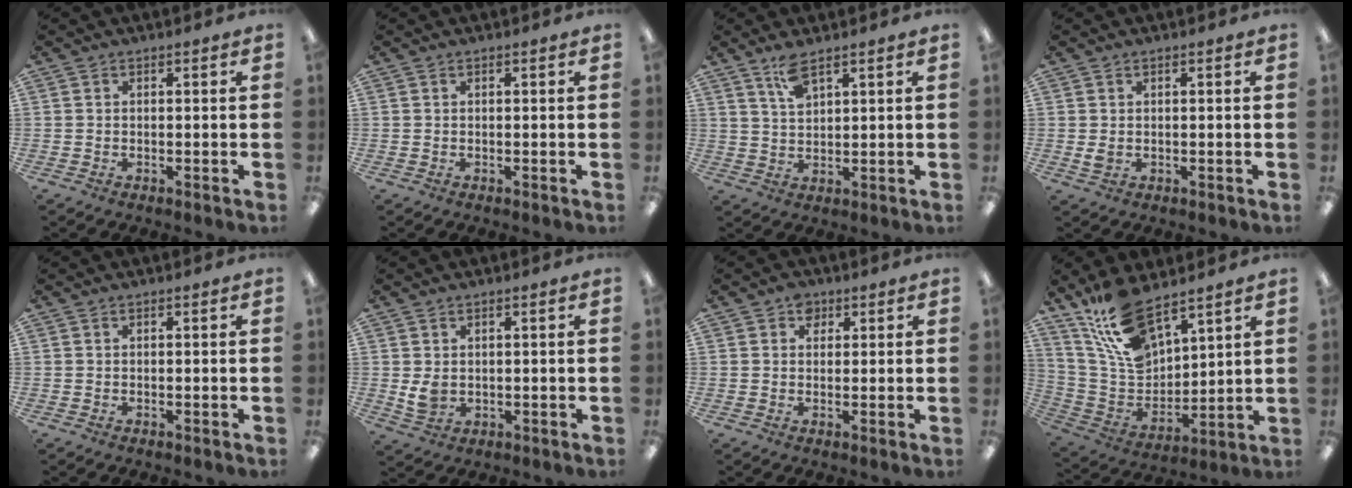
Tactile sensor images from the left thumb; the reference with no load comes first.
{"total": 0.0}
{"total": 5.6, "force": [4.0, 1.7, 3.5], "torque": [-0.071, -0.007, 0.071]}
{"total": 1.9, "force": [0.3, 1.3, 1.4], "torque": [-0.026, -0.004, 0.001]}
{"total": 0.0}
{"total": 3.8, "force": [0.9, 2.8, 2.4], "torque": [-0.036, -0.006, 0.015]}
{"total": 3.1, "force": [1.8, 2.3, 1.1], "torque": [-0.008, -0.003, 0.029]}
{"total": 16.2, "force": [12.1, 7.1, 8.1], "torque": [-0.175, -0.062, 0.227]}